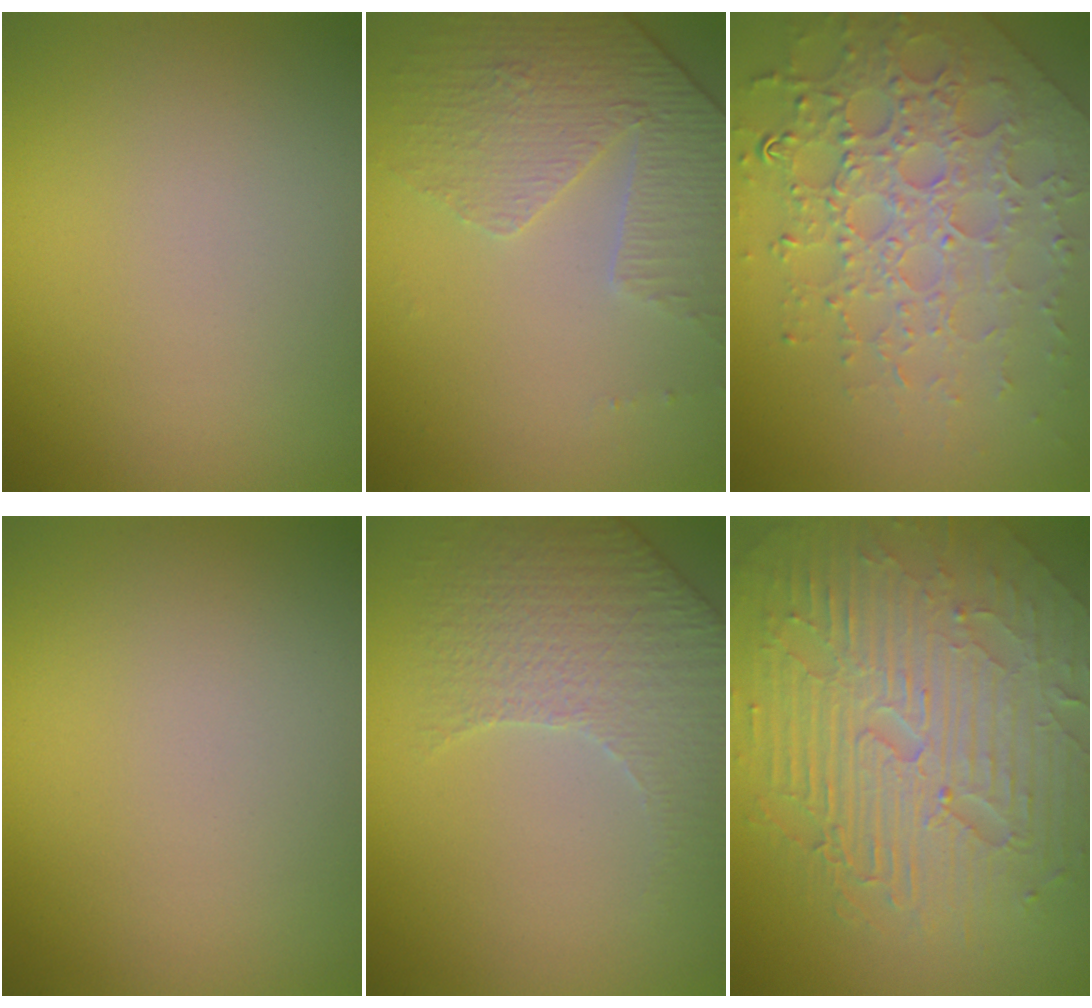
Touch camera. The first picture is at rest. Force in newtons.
{"total": 4.7, "press": 3.2, "slide": 3.4}
{"total": 7.8, "press": 5.6, "slide": 5.5}
{"total": 0.0}
{"total": 2.6, "press": 2.4, "slide": 1.0}
{"total": 9.8, "press": 6.5, "slide": 7.4}